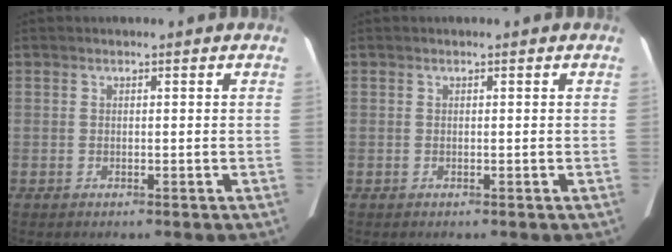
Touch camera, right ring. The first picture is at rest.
{"total": 0.0}